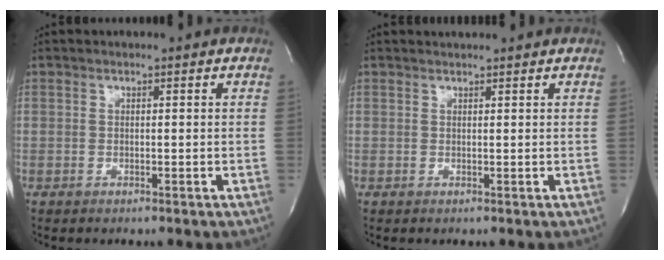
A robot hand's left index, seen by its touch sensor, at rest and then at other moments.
{"total": 1.8, "force": [1.7, 0.1, 0.3], "torque": [-0.007, 0.012, 0.025]}